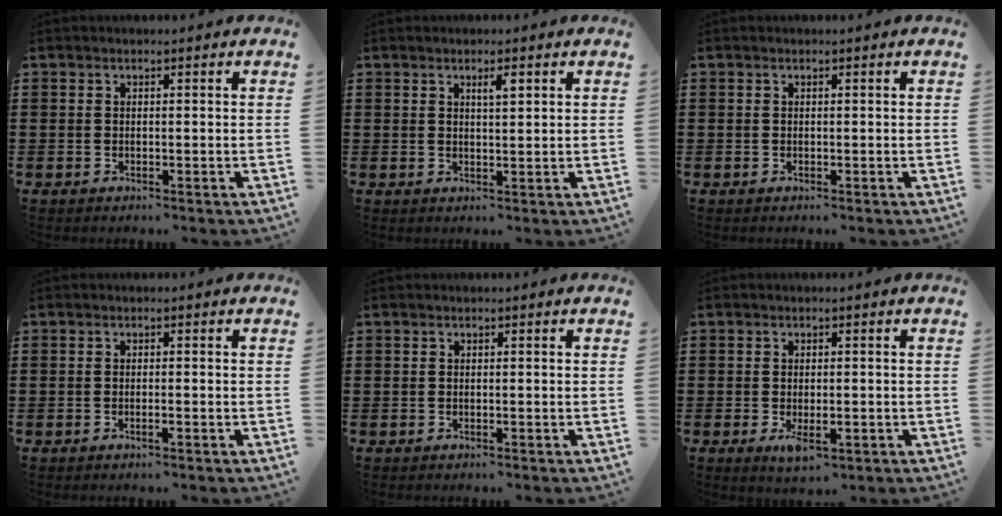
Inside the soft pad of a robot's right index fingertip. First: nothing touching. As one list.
[{"total": 2.0, "force": [1.0, 0.4, 1.6], "torque": [-0.026, -0.001, 0.014]}, {"total": 0.0}, {"total": 0.8, "force": [-0.4, 0.1, 0.7], "torque": [-0.012, -0.003, -0.006]}, {"total": 0.0}, {"total": 2.7, "force": [-0.8, 1.1, 2.3], "torque": [-0.041, 0.001, -0.013]}]